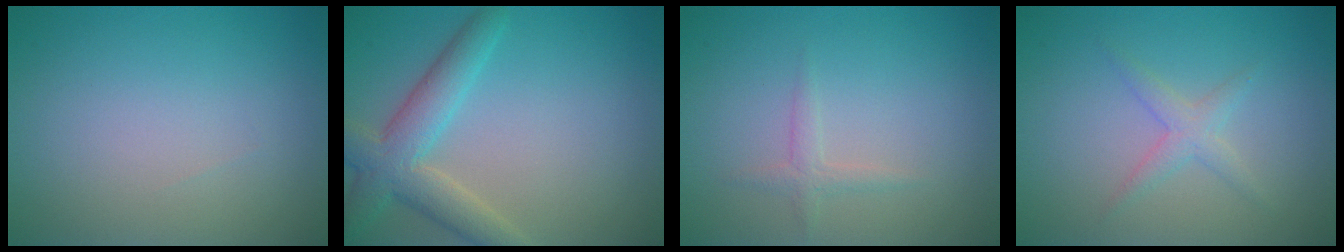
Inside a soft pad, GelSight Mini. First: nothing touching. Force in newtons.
{"total": 4.9, "press": 4.9, "slide": 0.5}
{"total": 1.1, "press": 1.1, "slide": 0.1}
{"total": 1.7, "press": 1.7, "slide": 0.1}